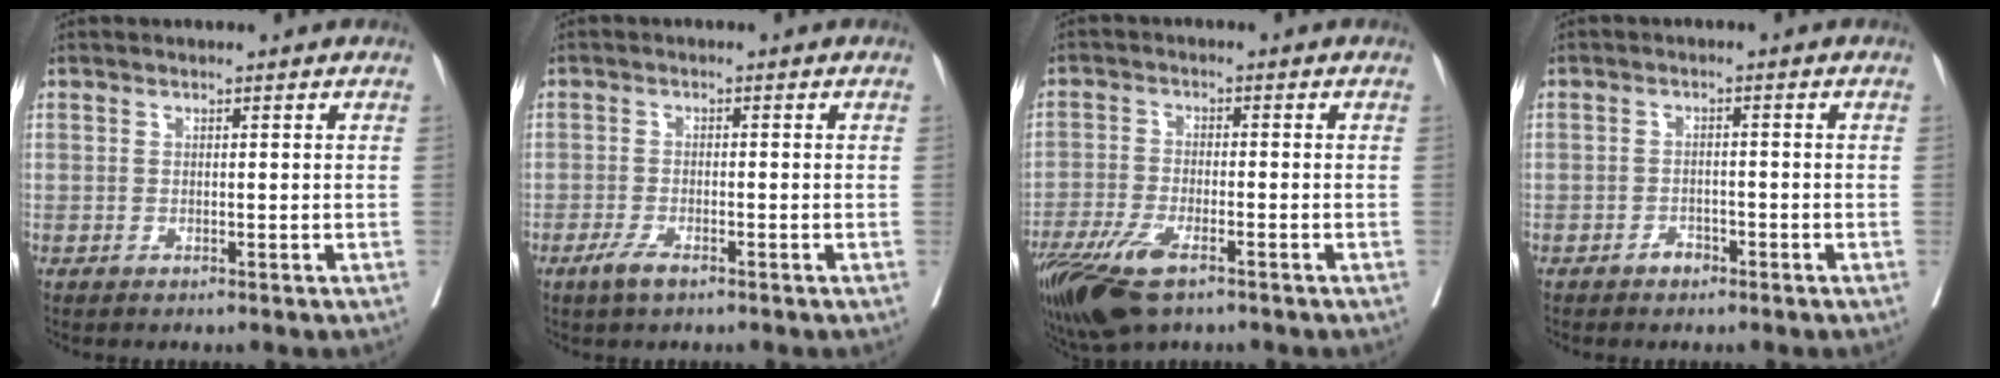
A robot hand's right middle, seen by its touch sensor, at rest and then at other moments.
{"total": 2.8, "force": [-1.9, 0.7, 2.0], "torque": [-0.042, -0.002, -0.036]}
{"total": 10.5, "force": [-6.8, 3.3, 7.4], "torque": [-0.138, -0.021, -0.120]}
{"total": 1.7, "force": [-1.3, 1.0, 0.6], "torque": [-0.007, 0.006, -0.019]}